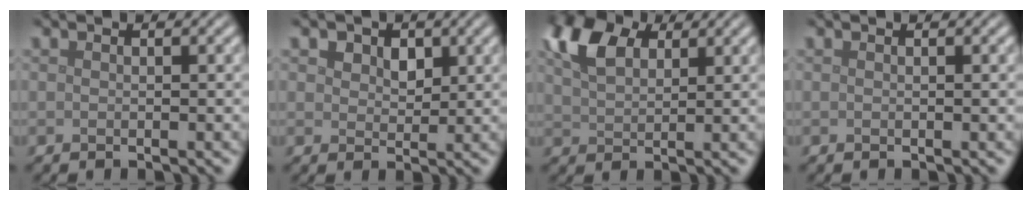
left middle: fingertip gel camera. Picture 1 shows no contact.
{"total": 2.6, "force": [1.4, 1.8, 1.3], "torque": [-0.025, -0.007, 0.022]}
{"total": 6.1, "force": [3.3, 3.5, 3.8], "torque": [-0.090, 0.013, 0.059]}
{"total": 0.0}